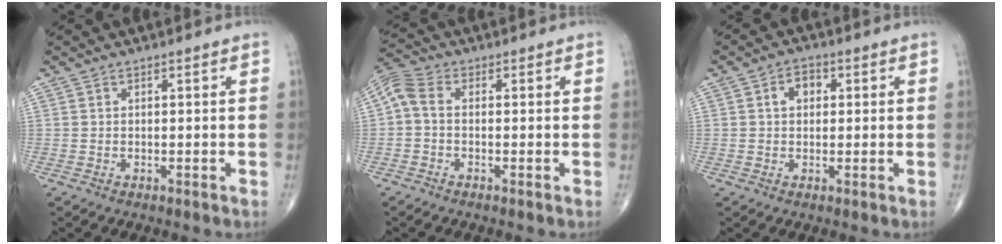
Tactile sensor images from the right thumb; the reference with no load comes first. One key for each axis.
{"total": 4.3, "fx": -0.4, "fy": 2.7, "fz": 3.4, "tx": -0.078, "ty": 0.016, "tz": -0.021}
{"total": 3.7, "fx": 0.8, "fy": 2.7, "fz": 2.4, "tx": -0.026, "ty": 0.011, "tz": 0.009}